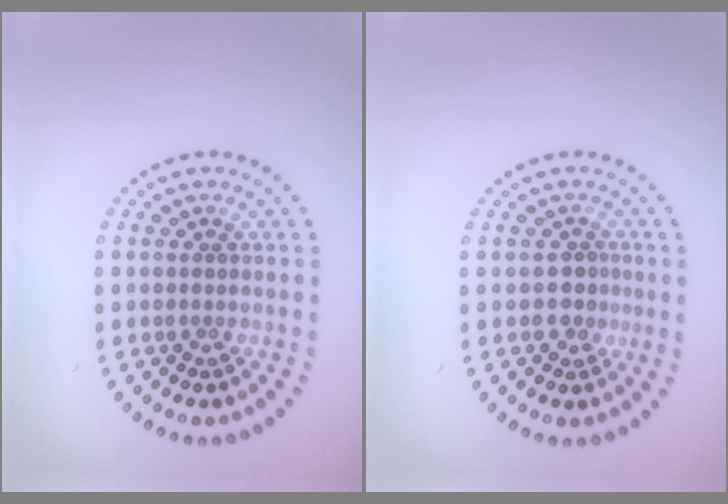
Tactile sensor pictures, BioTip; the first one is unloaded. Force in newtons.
{"total": 1.6, "press": 1.4, "slide": 0.7}